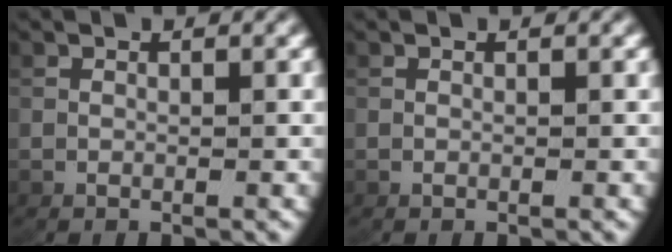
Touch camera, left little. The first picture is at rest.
{"total": 0.0}